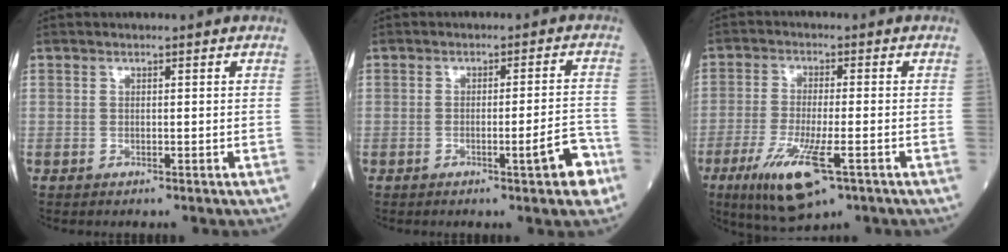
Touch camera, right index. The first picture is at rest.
{"total": 5.6, "force": [-2.9, 0.4, 4.8], "torque": [-0.055, 0.006, -0.039]}
{"total": 10.7, "force": [-5.0, 2.2, 9.2], "torque": [-0.181, -0.030, -0.081]}